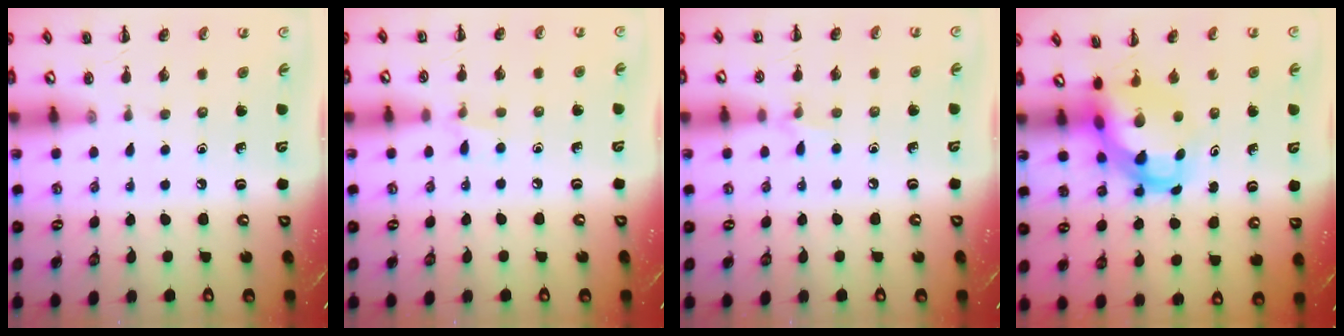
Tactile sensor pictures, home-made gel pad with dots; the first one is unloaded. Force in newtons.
{"total": 4.0, "press": 3.8, "slide": 1.2}
{"total": 4.7, "press": 4.4, "slide": 1.6}
{"total": 5.0, "press": 4.8, "slide": 1.1}